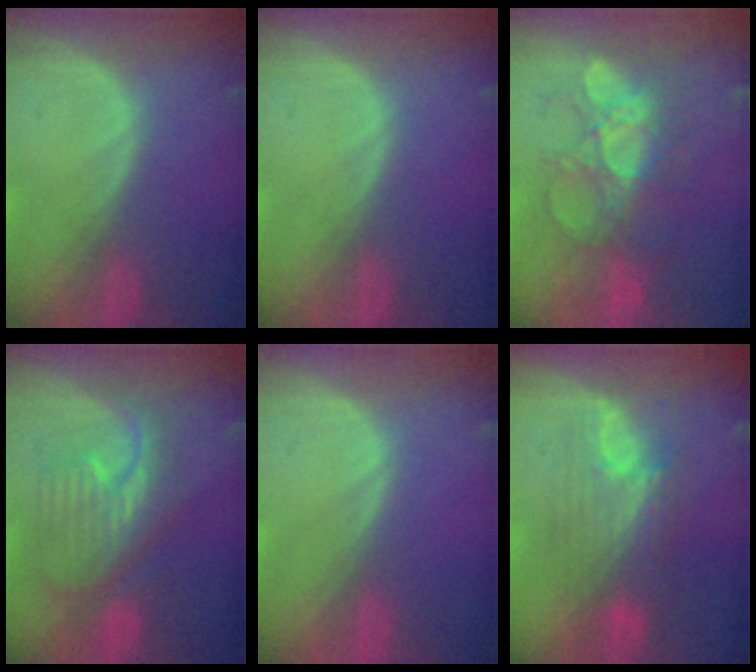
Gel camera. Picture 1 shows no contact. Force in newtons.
{"total": 0.0}
{"total": 8.7, "press": 8.5, "slide": 1.6}
{"total": 9.1, "press": 9.0, "slide": 0.6}
{"total": 0.0}
{"total": 7.9, "press": 7.7, "slide": 1.9}